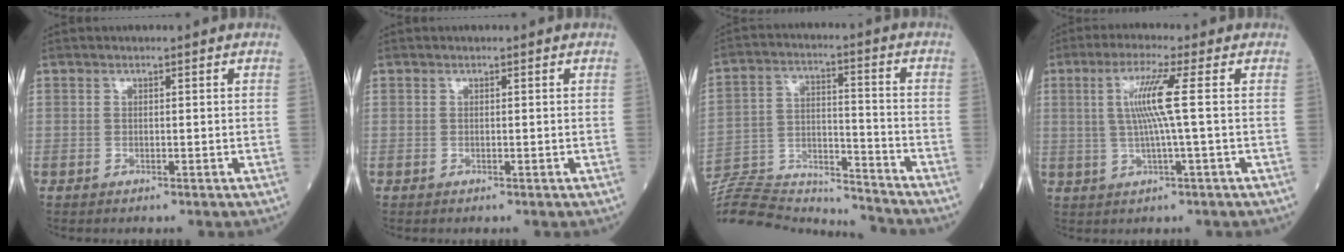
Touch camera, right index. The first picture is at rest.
{"total": 0.0}
{"total": 22.0, "force": [-21.2, 3.1, 5.2], "torque": [-0.142, 0.007, -0.338]}
{"total": 6.6, "force": [0.9, -1.2, 6.5], "torque": [-0.132, 0.004, 0.020]}